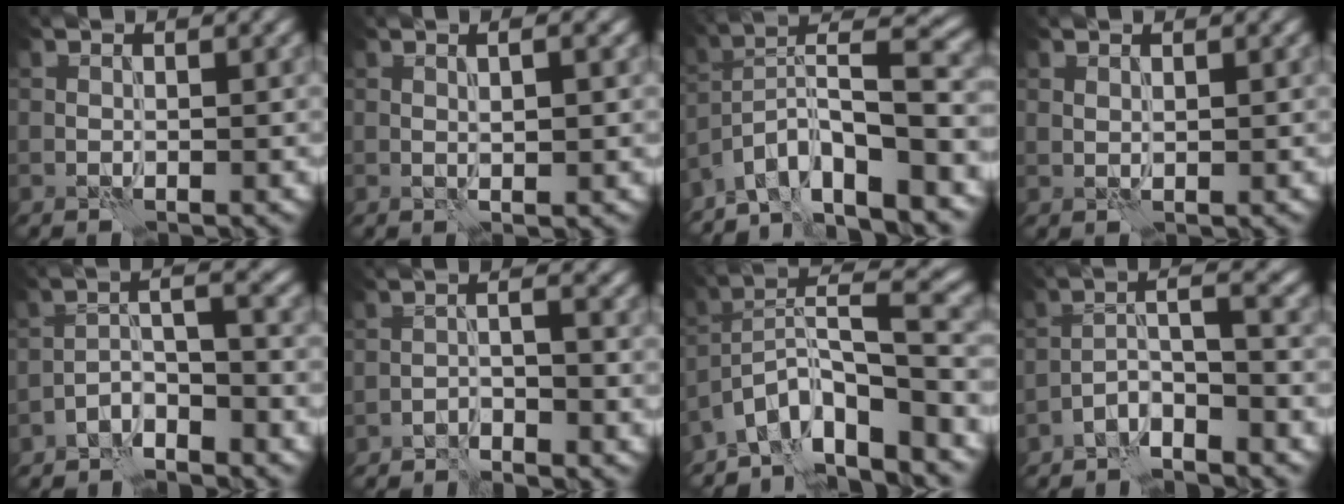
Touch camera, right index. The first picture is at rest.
{"total": 2.0, "force": [0.5, 0.2, 2.0], "torque": [-0.025, -0.001, 0.009]}
{"total": 10.0, "force": [-7.1, 2.2, 6.7], "torque": [-0.090, 0.016, -0.127]}
{"total": 0.6, "force": [0.5, 0.2, 0.3], "torque": [-0.010, 0.001, 0.010]}
{"total": 3.6, "force": [-2.8, 0.9, 2.0], "torque": [-0.035, 0.014, -0.060]}
{"total": 1.9, "force": [-1.6, 0.3, 1.1], "torque": [-0.018, 0.006, -0.034]}
{"total": 8.7, "force": [-6.0, 2.4, 5.9], "torque": [-0.079, 0.009, -0.114]}
{"total": 4.0, "force": [-2.9, 0.8, 2.7], "torque": [-0.044, 0.012, -0.060]}